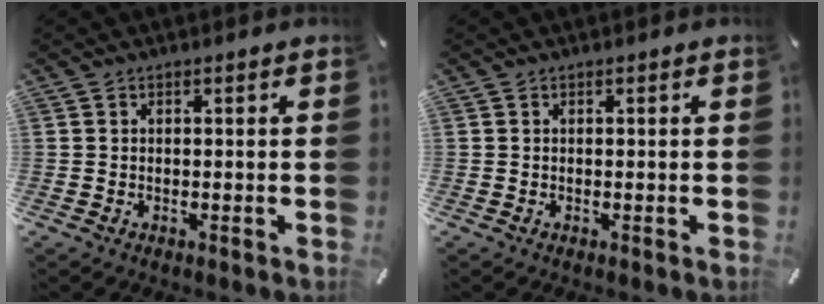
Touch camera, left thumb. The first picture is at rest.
{"total": 0.0}